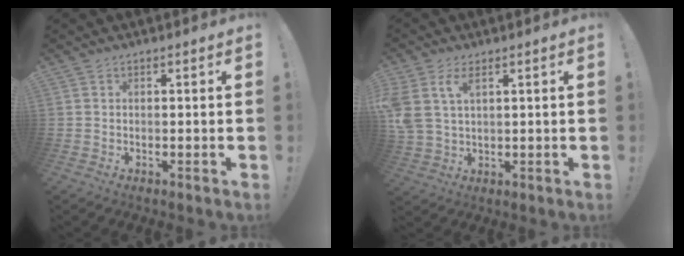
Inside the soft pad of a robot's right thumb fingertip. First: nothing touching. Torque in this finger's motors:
{"motor_torque": [1.40, 1.41, 0.70, 0.36, 0.14]}